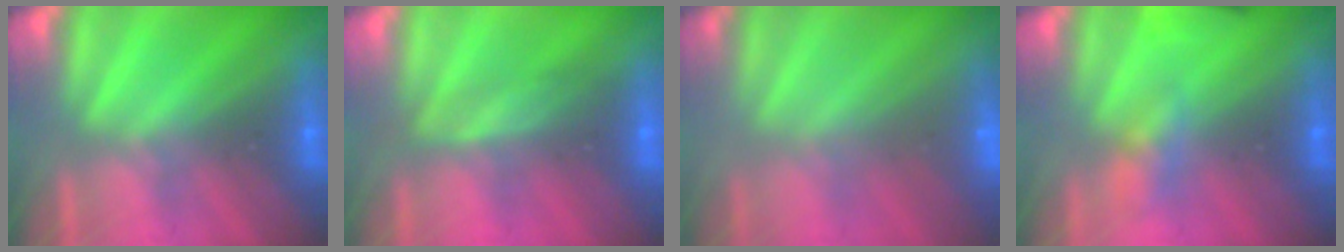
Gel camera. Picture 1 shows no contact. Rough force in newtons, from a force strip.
{"total": 1.7}
{"total": 2.9}
{"total": 4.5}